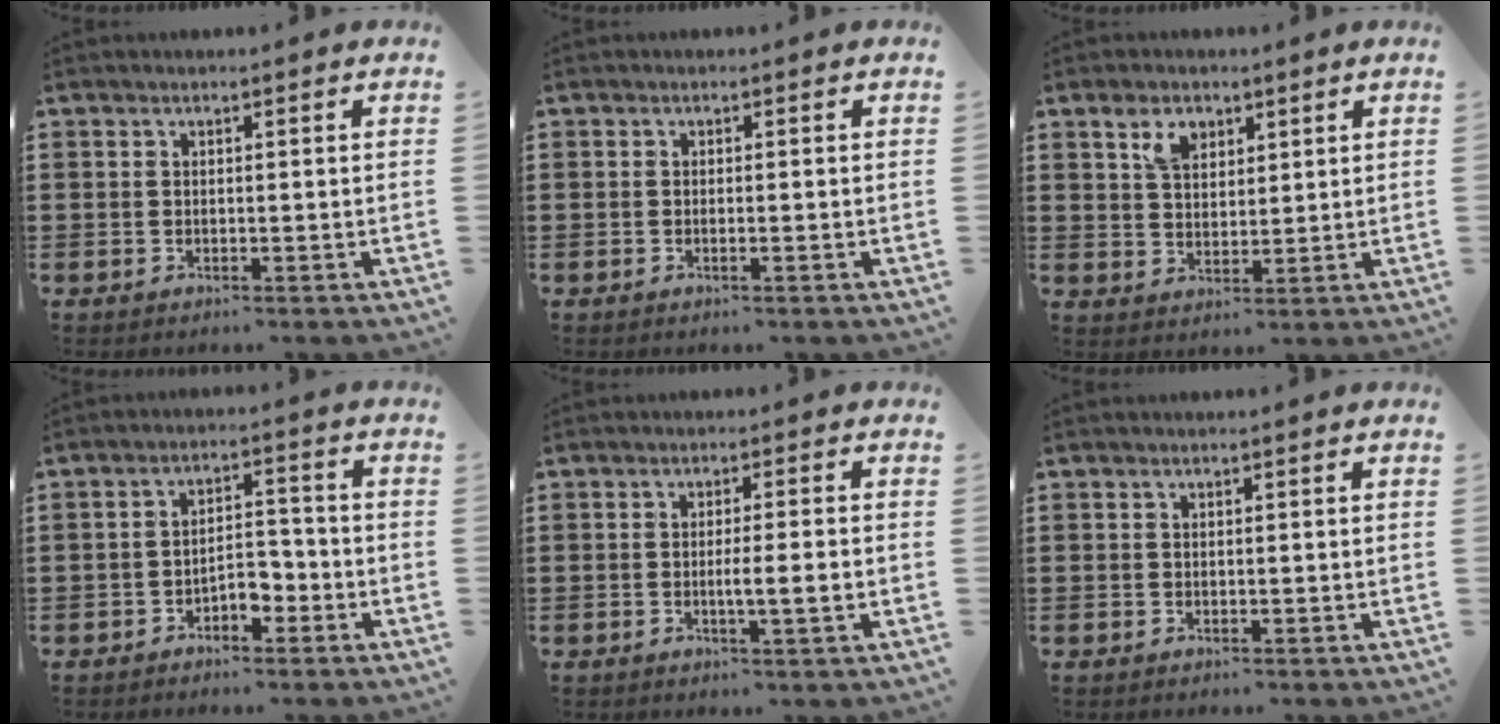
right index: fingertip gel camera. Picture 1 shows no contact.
{"total": 0.6, "force": [-0.3, -0.1, 0.5], "torque": [-0.010, -0.003, -0.005]}
{"total": 4.4, "force": [2.7, 2.5, 2.3], "torque": [-0.056, 0.007, 0.050]}
{"total": 4.1, "force": [-2.4, 2.0, 2.8], "torque": [-0.049, 0.009, -0.046]}
{"total": 3.6, "force": [-0.7, -0.1, 3.5], "torque": [-0.059, -0.006, -0.016]}
{"total": 0.0}